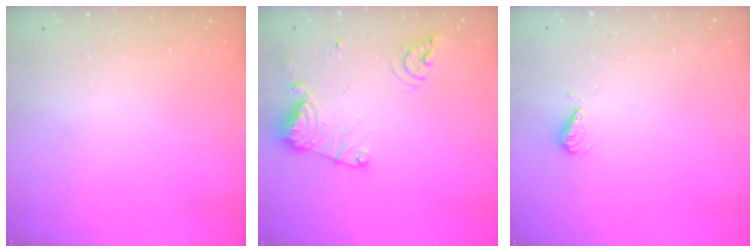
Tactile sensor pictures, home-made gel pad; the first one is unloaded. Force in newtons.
{"total": 13.6, "press": 13.5, "slide": 1.5}
{"total": 4.0, "press": 3.8, "slide": 1.2}